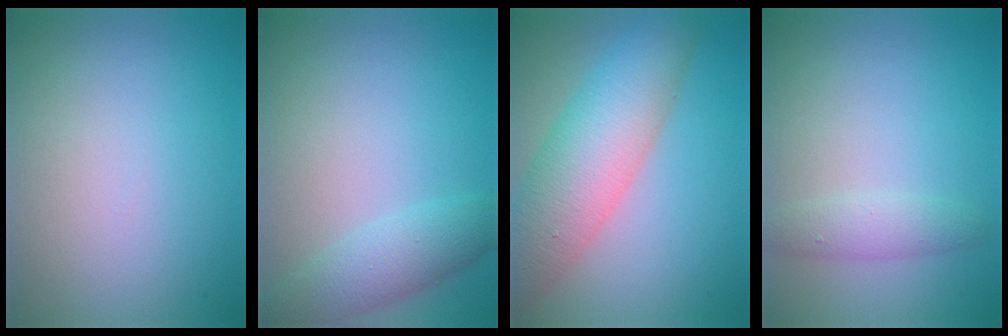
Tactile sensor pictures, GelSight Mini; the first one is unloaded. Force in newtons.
{"total": 3.5, "press": 3.5, "slide": 0.1}
{"total": 8.1, "press": 8.1, "slide": 0.3}
{"total": 1.9, "press": 1.9, "slide": 0.1}